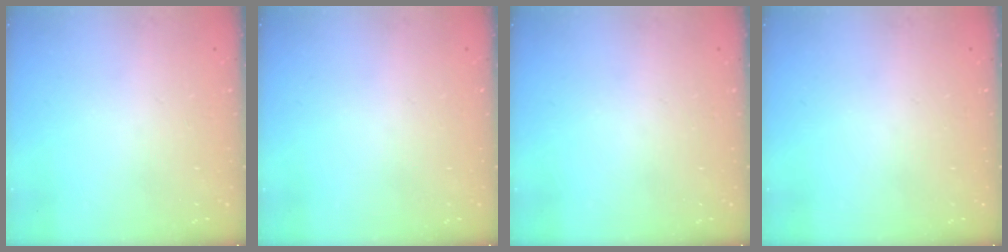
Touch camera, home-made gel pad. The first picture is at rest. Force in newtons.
{"total": 0.0}
{"total": 0.0}
{"total": 0.0}